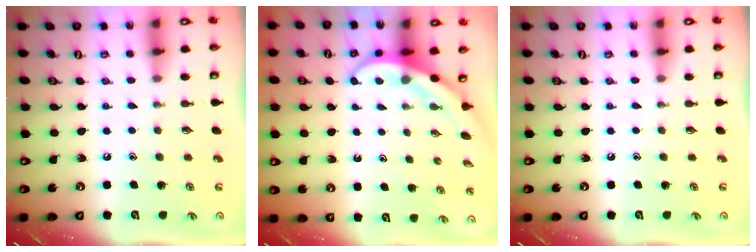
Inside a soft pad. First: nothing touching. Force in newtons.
{"total": 3.6, "press": 3.6, "slide": 0.2}
{"total": 0.0}